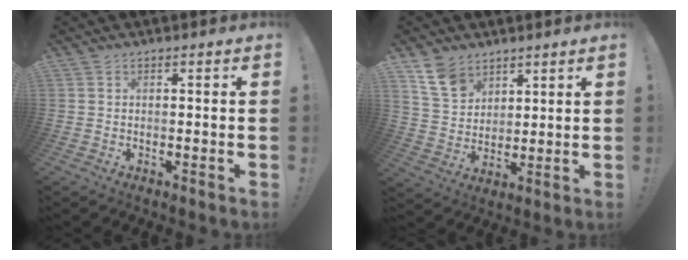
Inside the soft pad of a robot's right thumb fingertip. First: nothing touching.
{"total": 10.1, "force": [6.8, 6.3, 3.8], "torque": [-0.073, -0.035, 0.136]}